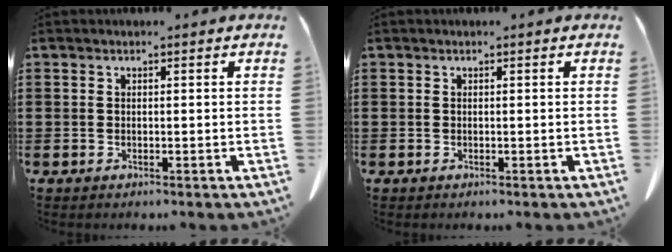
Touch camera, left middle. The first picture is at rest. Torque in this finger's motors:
{"motor_torque": [-0.02, -0.02, 0.00, 0.00]}